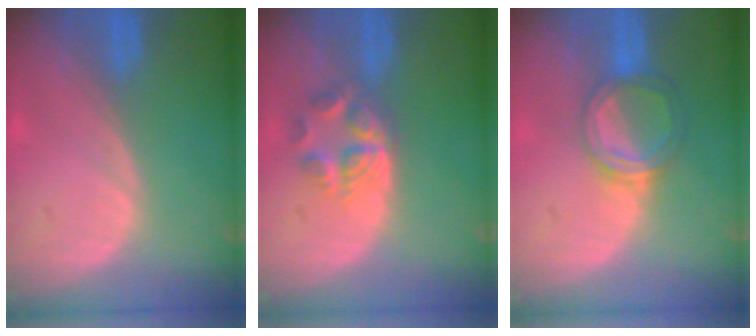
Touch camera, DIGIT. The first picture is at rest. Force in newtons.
{"total": 5.9, "press": 5.0, "slide": 3.3}
{"total": 5.4, "press": 5.1, "slide": 1.7}